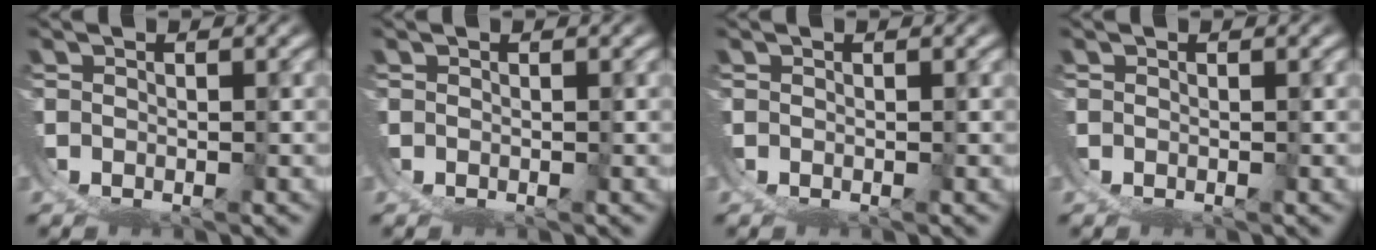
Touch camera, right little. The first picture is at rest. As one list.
[{"total": 0.0}, {"total": 0.0}, {"total": 0.0}]